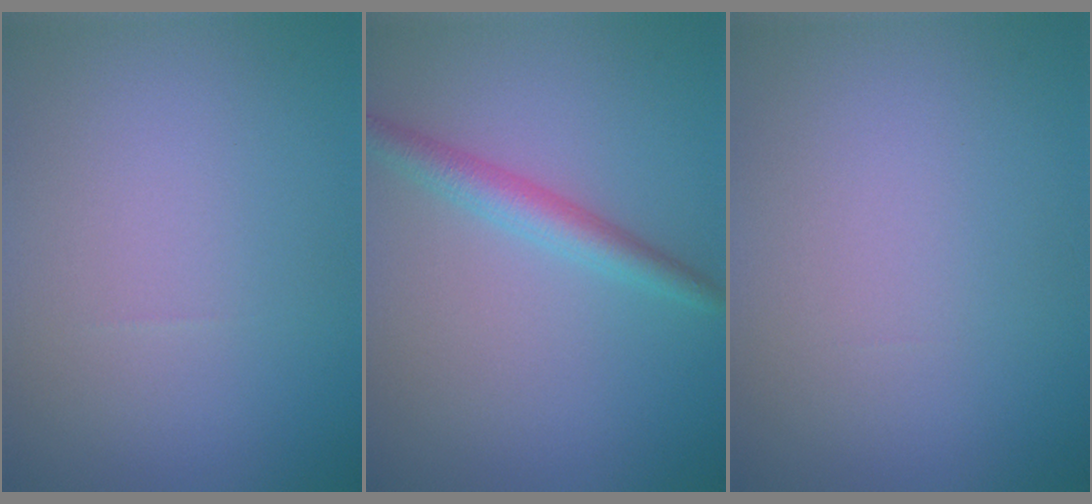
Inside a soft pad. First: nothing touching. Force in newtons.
{"total": 2.7, "press": 2.7, "slide": 0.1}
{"total": 0.0}